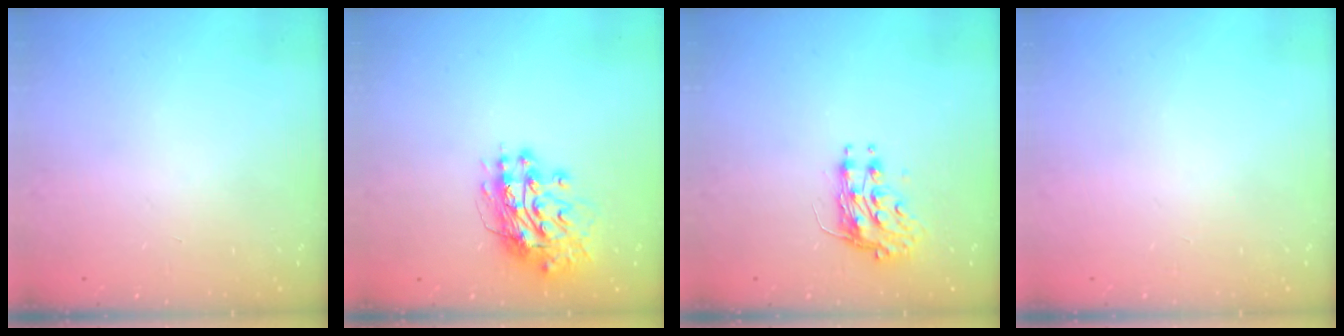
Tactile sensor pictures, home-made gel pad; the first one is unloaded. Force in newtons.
{"total": 13.6, "press": 13.6, "slide": 1.4}
{"total": 8.4, "press": 8.4, "slide": 0.3}
{"total": 0.0}